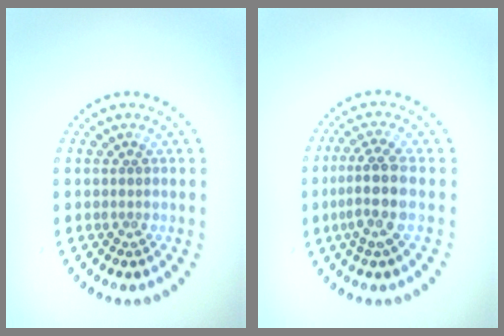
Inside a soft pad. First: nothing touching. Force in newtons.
{"total": 3.8, "press": 3.1, "slide": 2.1}